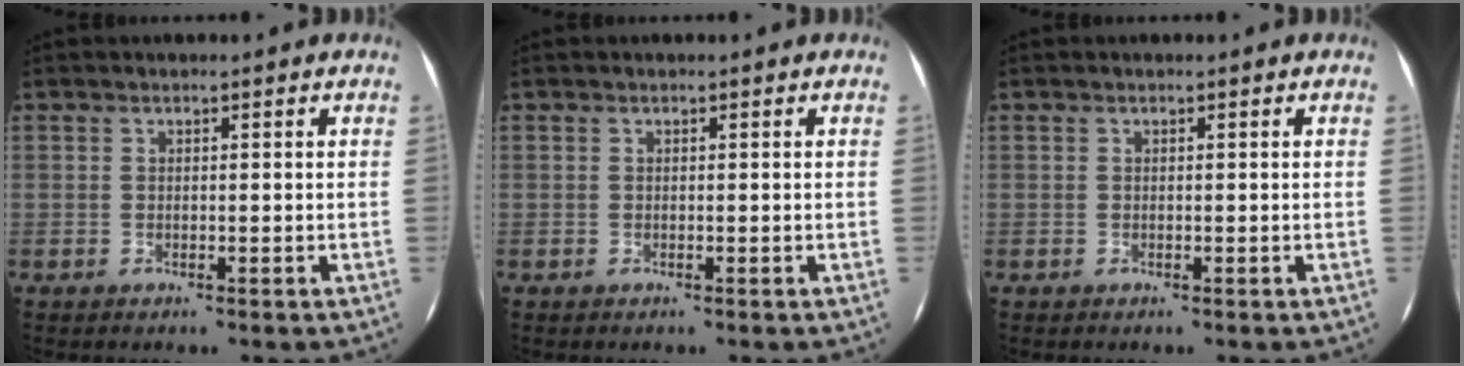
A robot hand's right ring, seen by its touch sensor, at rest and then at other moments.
{"total": 0.0}
{"total": 0.0}